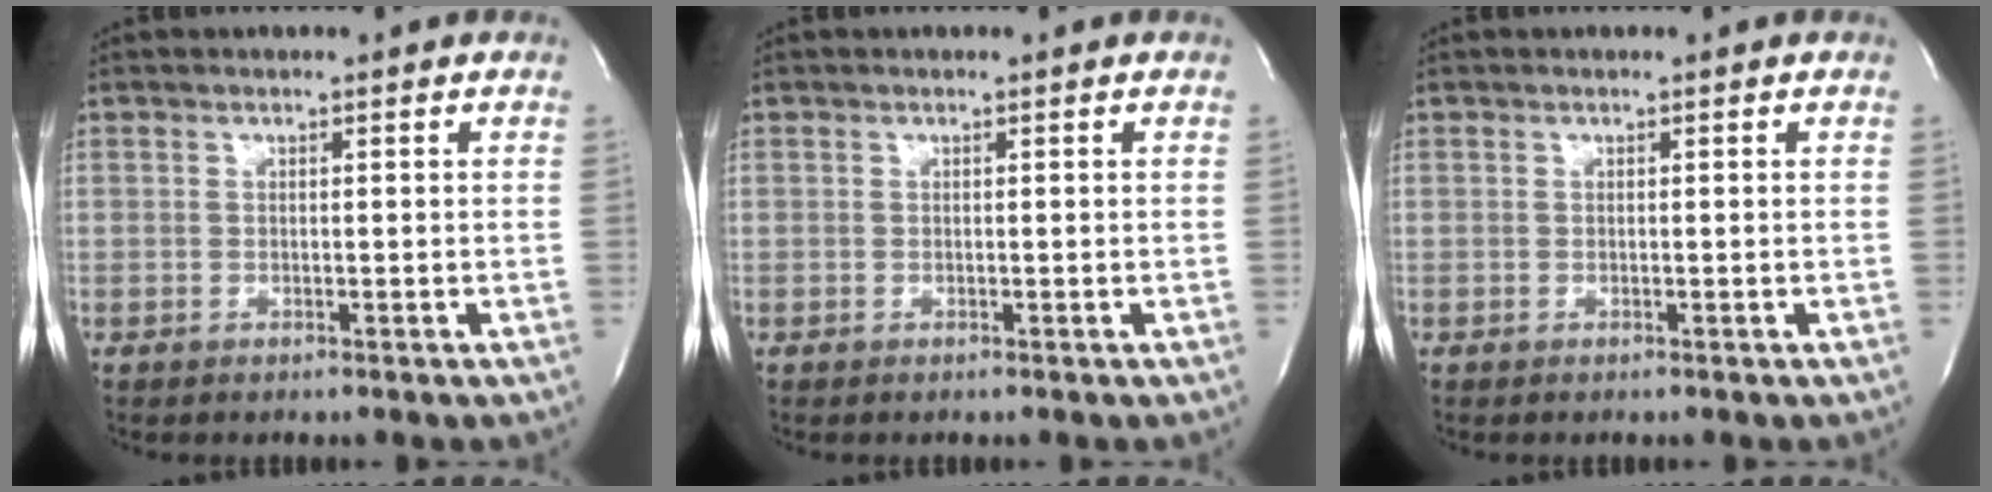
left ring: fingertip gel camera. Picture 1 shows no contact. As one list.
[{"total": 0.0}, {"total": 0.0}]